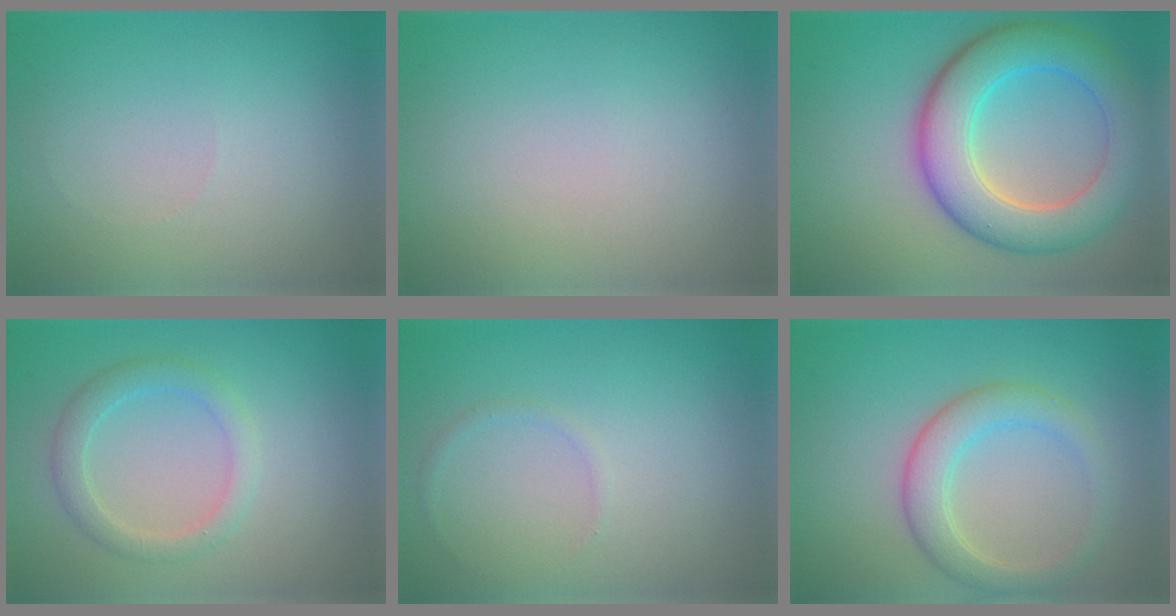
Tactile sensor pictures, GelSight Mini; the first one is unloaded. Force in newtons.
{"total": 0.0}
{"total": 8.3, "press": 8.3, "slide": 0.1}
{"total": 2.5, "press": 2.5, "slide": 0.0}
{"total": 0.6, "press": 0.6, "slide": 0.0}
{"total": 3.8, "press": 3.8, "slide": 0.2}